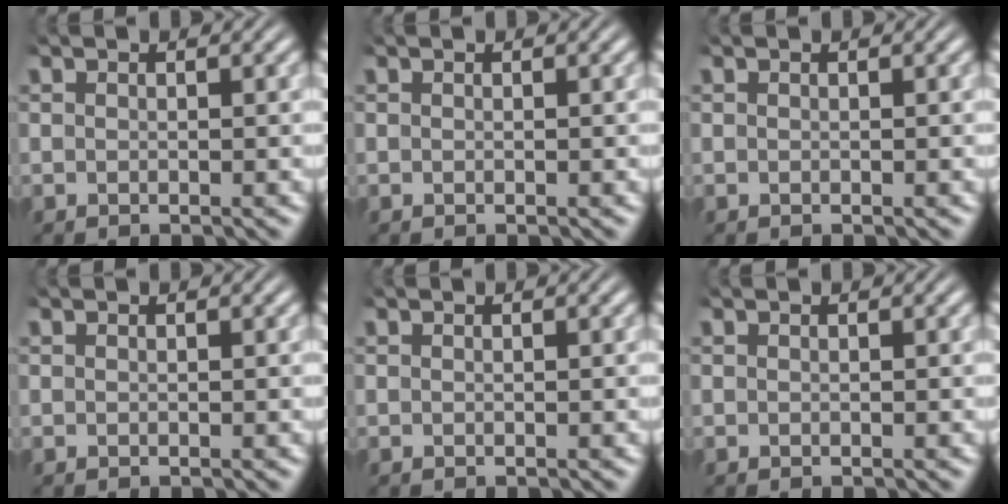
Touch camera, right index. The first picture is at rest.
{"total": 0.0}
{"total": 0.0}
{"total": 0.0}
{"total": 0.0}
{"total": 0.0}